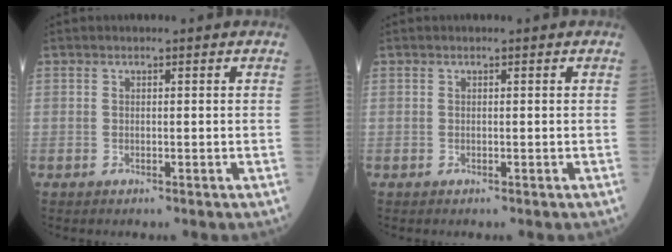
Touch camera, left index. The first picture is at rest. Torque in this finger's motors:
{"motor_torque": [0.01, 0.00, 0.00, 0.00]}